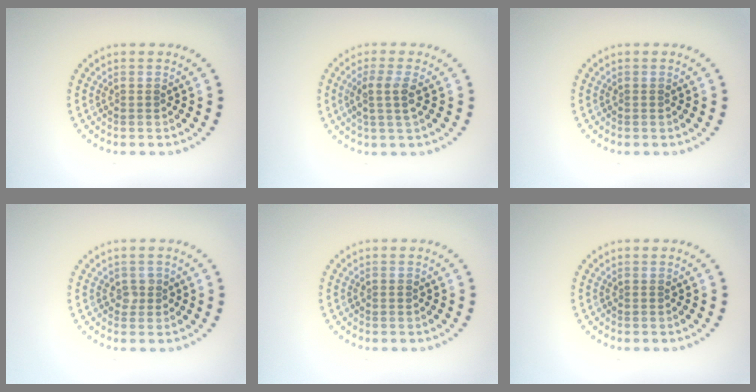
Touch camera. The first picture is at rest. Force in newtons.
{"total": 2.3, "press": 1.9, "slide": 1.3}
{"total": 0.0}
{"total": 1.0, "press": 1.0, "slide": 0.3}
{"total": 0.8, "press": 0.7, "slide": 0.1}
{"total": 0.0}